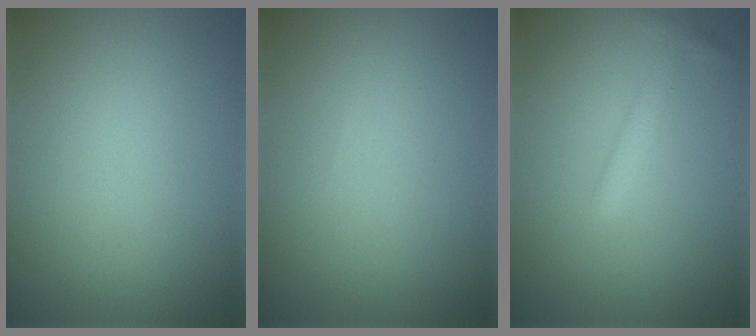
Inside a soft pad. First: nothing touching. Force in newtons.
{"total": 0.0}
{"total": 1.5, "press": 1.5, "slide": 0.1}